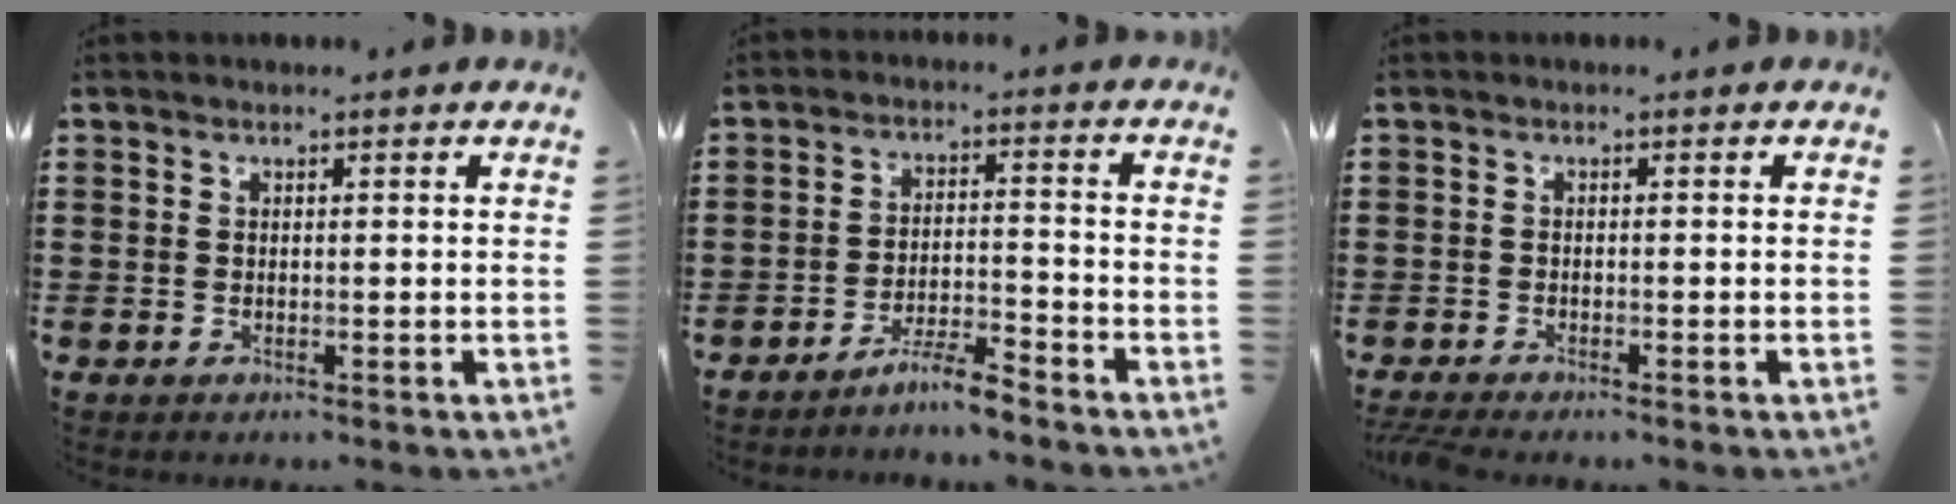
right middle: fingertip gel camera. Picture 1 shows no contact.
{"total": 4.6, "force": [-4.3, 0.1, 1.8], "torque": [-0.045, -0.002, -0.087]}
{"total": 1.1, "force": [-1.0, 0.1, 0.4], "torque": [-0.009, -0.002, -0.019]}